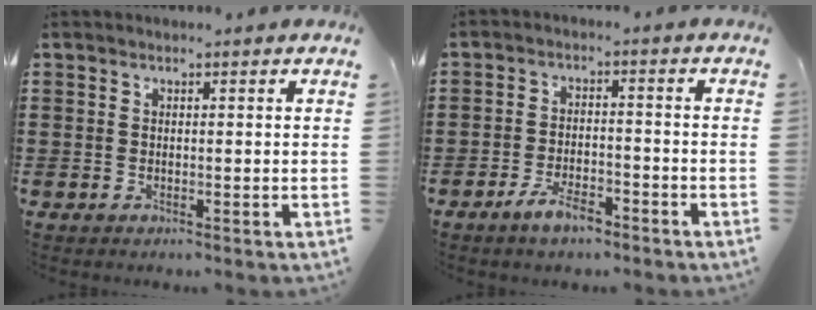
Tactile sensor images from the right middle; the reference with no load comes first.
{"total": 4.7, "force": [-3.6, 1.6, 2.7], "torque": [-0.048, 0.010, -0.067]}